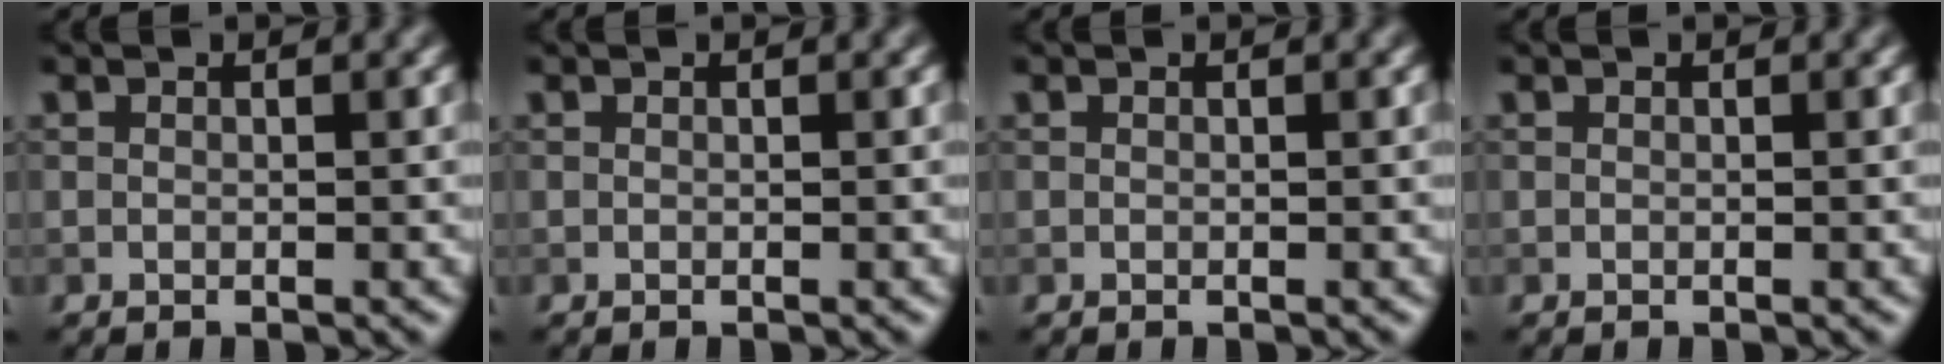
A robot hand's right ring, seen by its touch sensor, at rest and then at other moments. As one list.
[{"total": 0.0}, {"total": 0.0}, {"total": 0.0}]